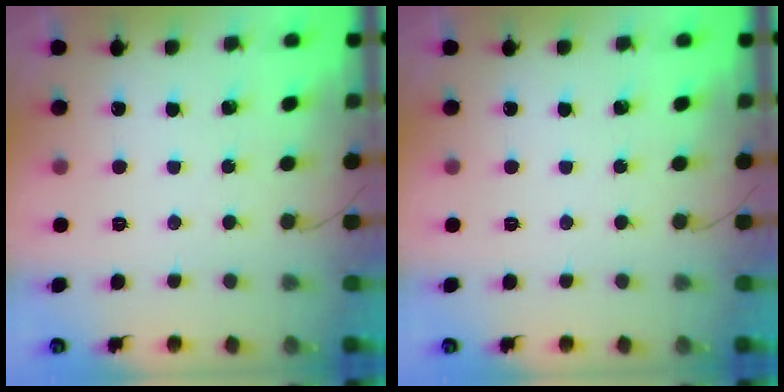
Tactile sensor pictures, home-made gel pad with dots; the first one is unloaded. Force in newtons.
{"total": 0.0}